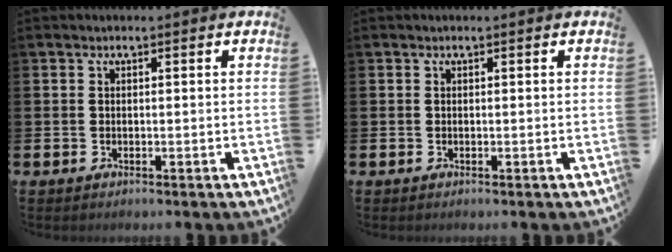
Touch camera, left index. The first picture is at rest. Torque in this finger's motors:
{"motor_torque": [0.00, 0.00, 0.04, -0.01]}